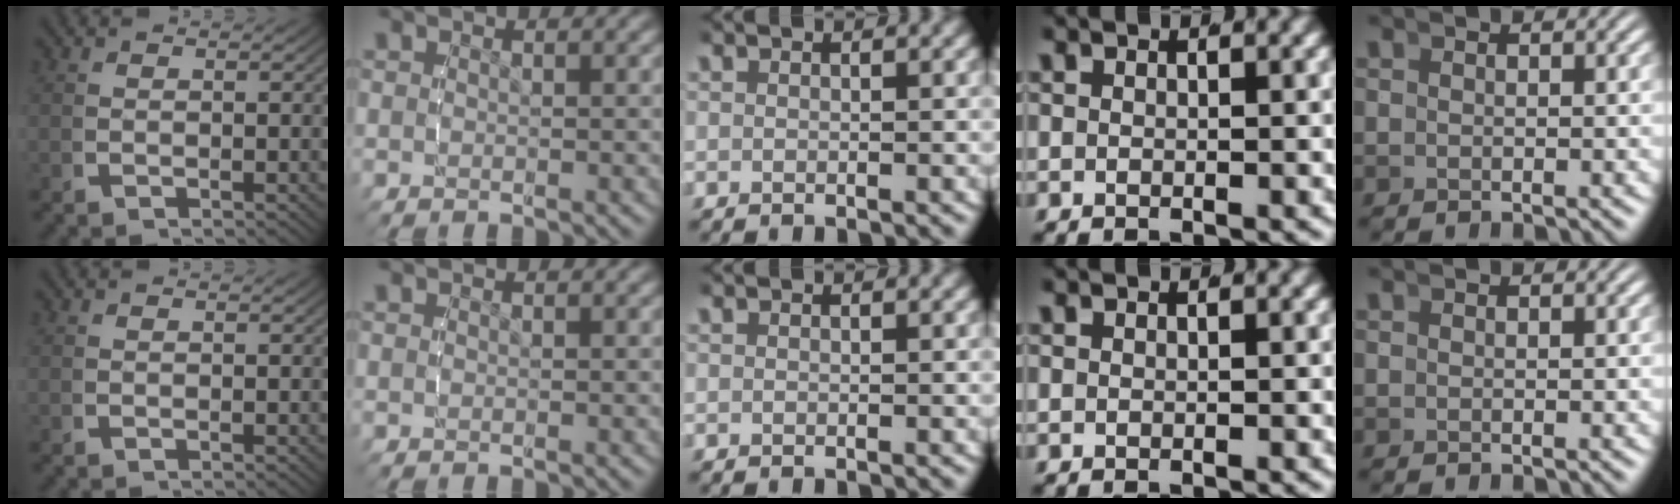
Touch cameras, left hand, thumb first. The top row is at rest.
{}